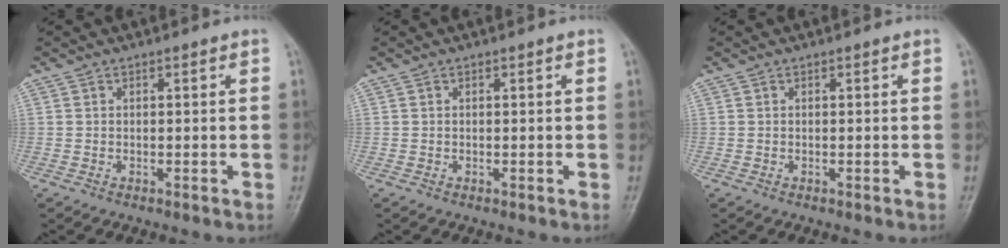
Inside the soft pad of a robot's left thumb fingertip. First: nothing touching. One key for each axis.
{"total": 0.0}
{"total": 0.0}